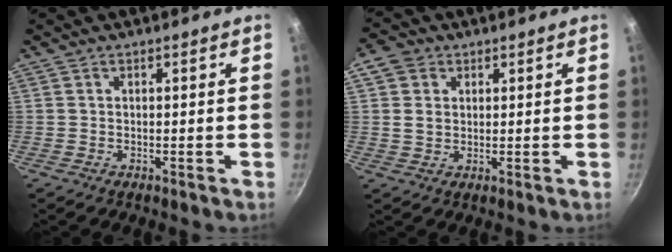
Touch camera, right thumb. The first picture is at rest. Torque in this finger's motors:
{"motor_torque": [-0.47, 0.64, 0.25, -0.05, 0.10]}